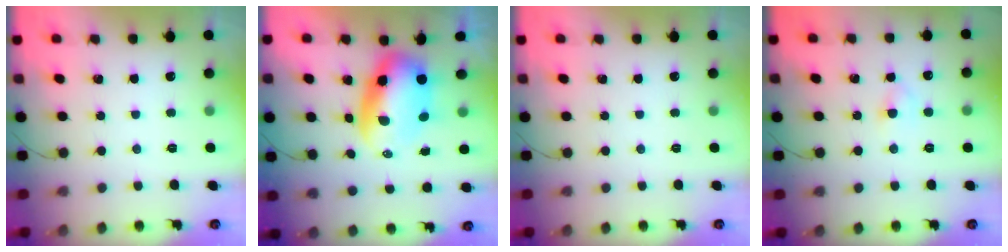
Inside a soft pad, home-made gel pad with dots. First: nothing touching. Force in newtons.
{"total": 8.5, "press": 8.2, "slide": 2.1}
{"total": 0.0}
{"total": 3.2, "press": 3.1, "slide": 0.7}